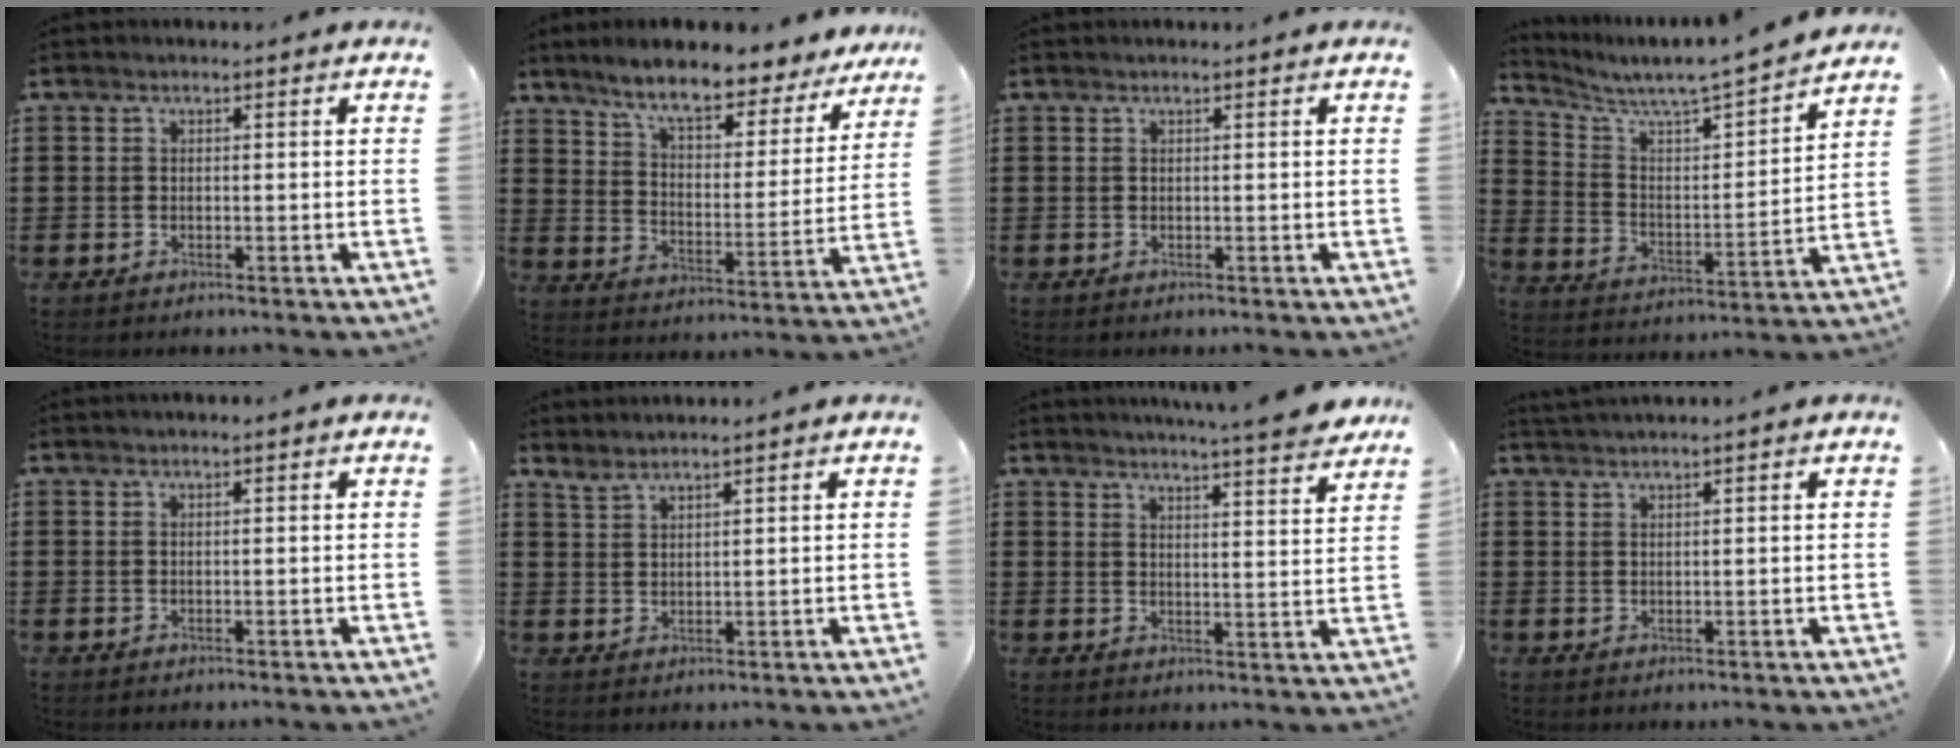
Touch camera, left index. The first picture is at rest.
{"total": 8.2, "force": [7.1, 1.0, 4.0], "torque": [-0.097, -0.040, 0.116]}
{"total": 0.0}
{"total": 5.0, "force": [4.8, -0.2, 1.6], "torque": [-0.058, -0.050, 0.070]}
{"total": 0.0}
{"total": 1.9, "force": [1.8, -0.2, 0.1], "torque": [-0.007, -0.003, 0.037]}
{"total": 5.3, "force": [5.0, -0.6, 1.7], "torque": [-0.036, -0.032, 0.084]}
{"total": 1.2, "force": [1.1, -0.3, 0.4], "torque": [-0.008, -0.001, 0.022]}